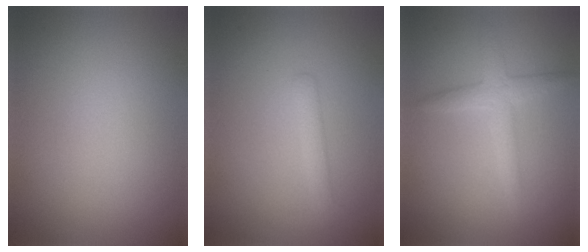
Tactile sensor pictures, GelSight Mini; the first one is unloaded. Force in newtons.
{"total": 1.6, "press": 1.6, "slide": 0.0}
{"total": 2.7, "press": 2.7, "slide": 0.0}